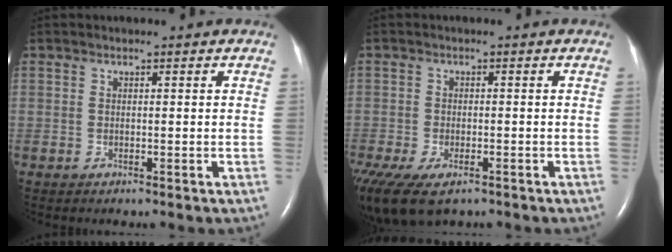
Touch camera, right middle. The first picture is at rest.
{"total": 13.1, "force": [-8.2, 6.5, 7.9], "torque": [-0.202, -0.022, -0.123]}